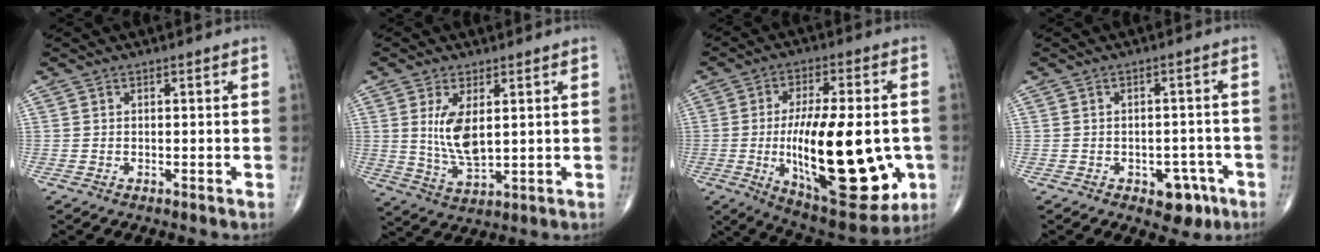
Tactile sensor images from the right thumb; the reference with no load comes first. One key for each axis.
{"total": 8.1, "fx": 1.8, "fy": 3.6, "fz": 7.1, "tx": -0.136, "ty": -0.021, "tz": 0.047}
{"total": 26.1, "fx": -4.5, "fy": 10.4, "fz": 23.5, "tx": -0.358, "ty": -0.020, "tz": -0.050}
{"total": 6.0, "fx": -3.0, "fy": 3.7, "fz": 3.6, "tx": -0.017, "ty": 0.020, "tz": -0.034}